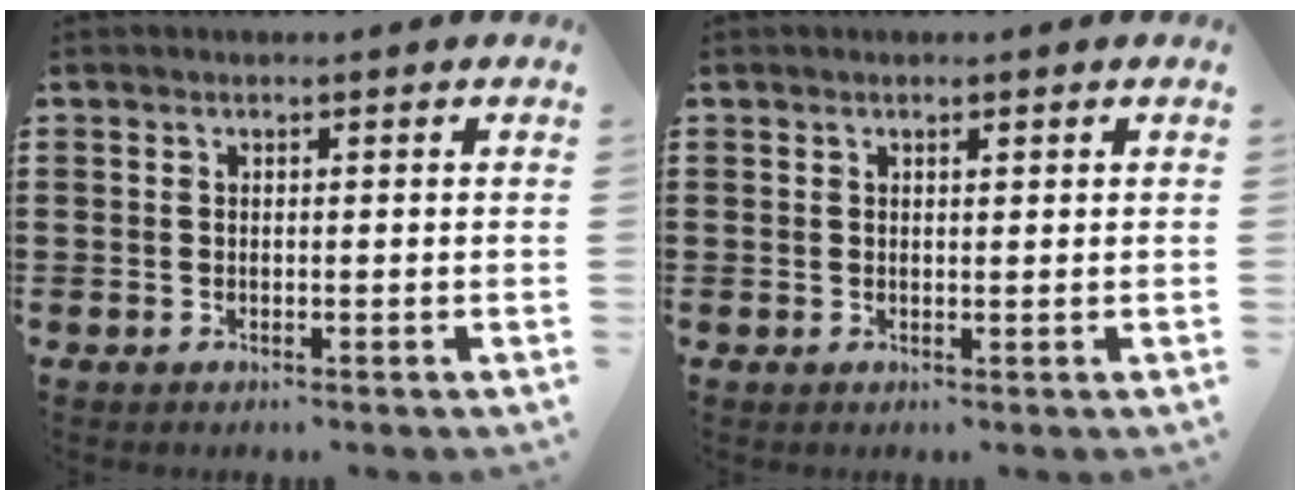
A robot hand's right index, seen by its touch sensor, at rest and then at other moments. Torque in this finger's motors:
{"motor_torque": [-0.19, 0.33, 0.05, -0.01]}